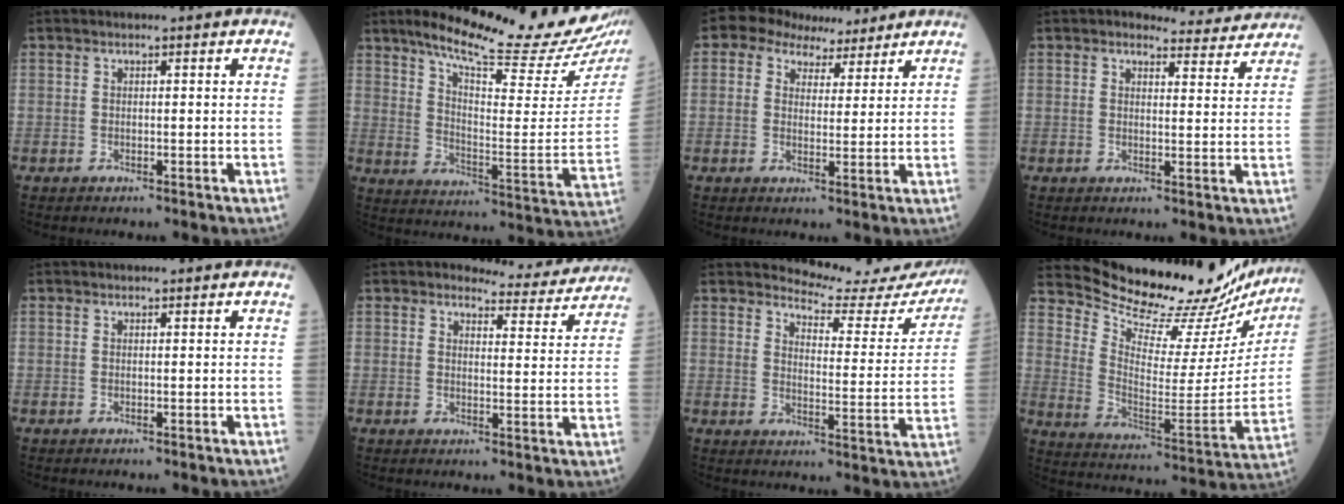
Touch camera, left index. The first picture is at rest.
{"total": 22.2, "force": [18.8, 1.2, 11.9], "torque": [-0.179, -0.058, 0.260]}
{"total": 6.6, "force": [4.8, 4.2, 1.7], "torque": [-0.024, 0.028, 0.073]}
{"total": 6.0, "force": [5.8, 1.5, 0.4], "torque": [0.009, -0.004, 0.055]}
{"total": 0.0}
{"total": 7.6, "force": [7.4, 1.7, 0.6], "torque": [0.004, -0.017, 0.078]}
{"total": 15.8, "force": [15.6, 1.4, 1.7], "torque": [-0.003, -0.094, 0.167]}
{"total": 25.2, "force": [24.1, 4.0, 6.5], "torque": [-0.106, -0.112, 0.318]}